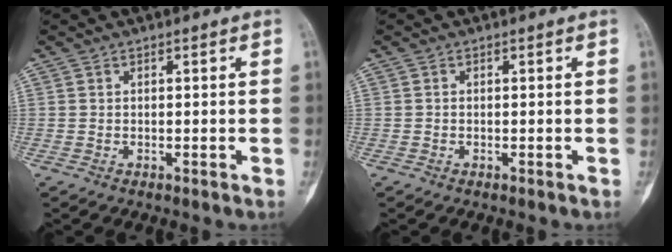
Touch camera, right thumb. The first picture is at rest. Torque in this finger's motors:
{"motor_torque": [-0.16, 0.16, -0.07, 0.06, -0.03]}